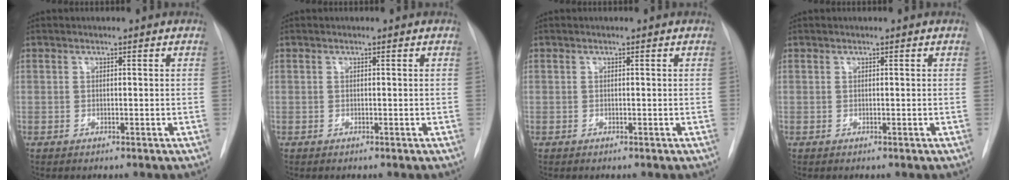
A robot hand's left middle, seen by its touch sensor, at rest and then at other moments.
{"total": 0.0}
{"total": 0.0}
{"total": 0.0}